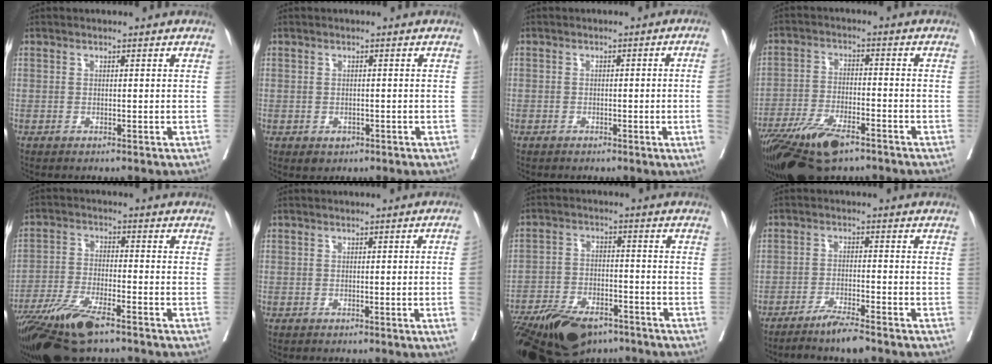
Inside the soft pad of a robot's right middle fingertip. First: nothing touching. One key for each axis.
{"total": 1.6, "fx": -0.7, "fy": 1.2, "fz": 0.7, "tx": -0.008, "ty": 0.001, "tz": -0.002}
{"total": 3.9, "fx": -0.8, "fy": -0.6, "fz": 3.8, "tx": -0.048, "ty": 0.001, "tz": -0.009}
{"total": 13.3, "fx": -9.2, "fy": 4.1, "fz": 8.7, "tx": -0.170, "ty": -0.026, "tz": -0.165}
{"total": 13.1, "fx": -9.4, "fy": 2.7, "fz": 8.7, "tx": -0.169, "ty": -0.035, "tz": -0.170}
{"total": 3.4, "fx": -0.7, "fy": -0.8, "fz": 3.3, "tx": -0.043, "ty": 0.001, "tz": -0.006}
{"total": 16.5, "fx": -12.1, "fy": 7.0, "fz": 8.8, "tx": -0.180, "ty": -0.016, "tz": -0.199}
{"total": 5.1, "fx": -4.2, "fy": -0.2, "fz": 2.8, "tx": -0.050, "ty": -0.014, "tz": -0.079}